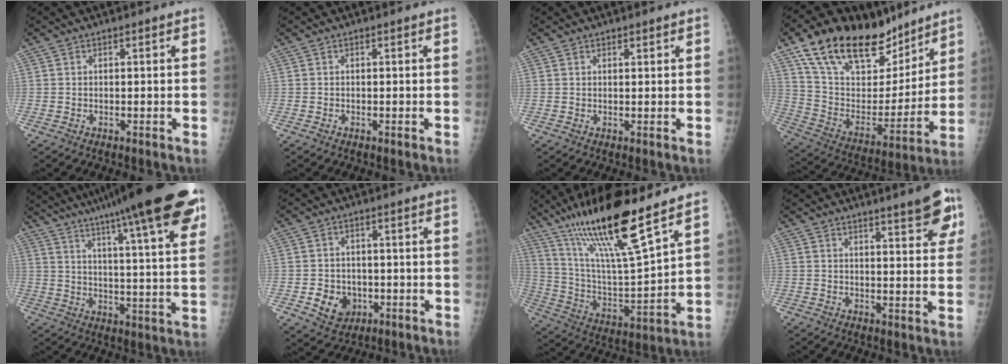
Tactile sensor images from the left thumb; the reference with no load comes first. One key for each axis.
{"total": 0.0}
{"total": 0.9, "fx": 0.6, "fy": 0.5, "fz": 0.3, "tx": 0.002, "ty": -0.004, "tz": 0.007}
{"total": 26.6, "fx": 18.4, "fy": 12.7, "fz": 14.4, "tx": -0.210, "ty": -0.051, "tz": 0.316}
{"total": 28.0, "fx": 19.8, "fy": 3.1, "fz": 19.6, "tx": -0.283, "ty": -0.050, "tz": 0.274}
{"total": 6.7, "fx": -1.8, "fy": 5.6, "fz": 3.1, "tx": -0.025, "ty": 0.007, "tz": -0.021}
{"total": 22.5, "fx": 15.2, "fy": 2.8, "fz": 16.3, "tx": -0.285, "ty": -0.061, "tz": 0.281}
{"total": 8.7, "fx": 5.4, "fy": 1.9, "fz": 6.6, "tx": -0.064, "ty": -0.025, "tz": 0.065}